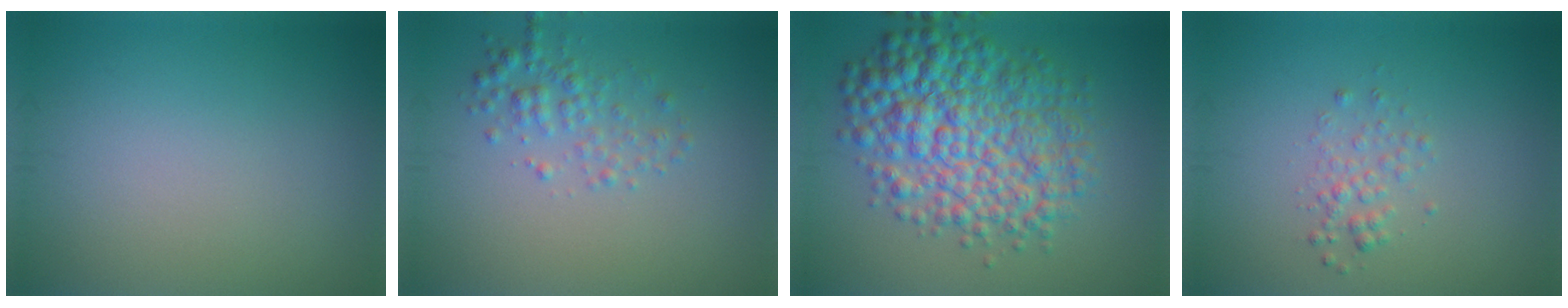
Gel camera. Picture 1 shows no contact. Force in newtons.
{"total": 2.3, "press": 2.3, "slide": 0.1}
{"total": 9.2, "press": 9.2, "slide": 0.1}
{"total": 1.5, "press": 1.5, "slide": 0.1}